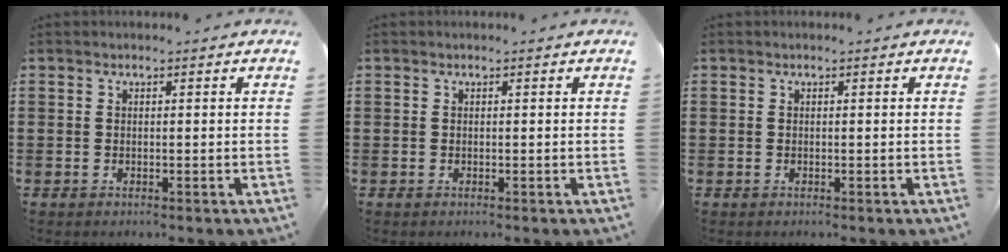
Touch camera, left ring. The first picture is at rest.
{"total": 0.0}
{"total": 0.0}